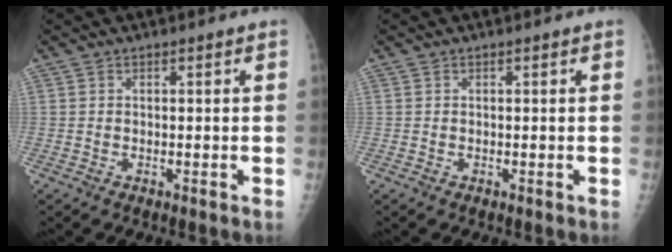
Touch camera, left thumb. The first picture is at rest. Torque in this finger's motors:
{"motor_torque": [0.00, 0.11, -0.08, -0.12, 0.00]}